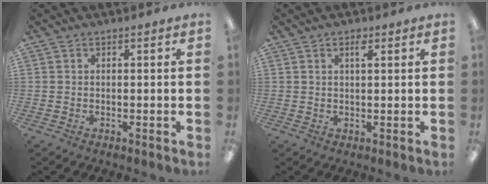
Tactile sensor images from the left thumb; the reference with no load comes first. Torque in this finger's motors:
{"motor_torque": [-0.10, 0.02, -0.14, 0.02, 0.00]}